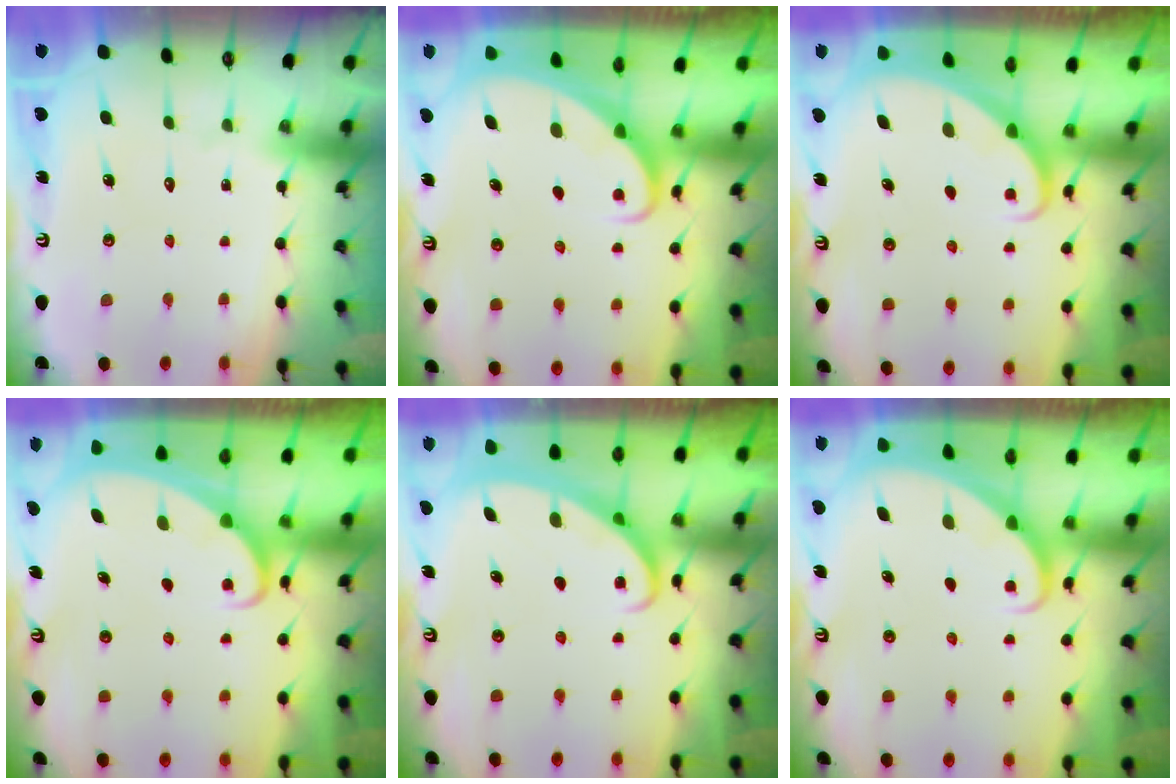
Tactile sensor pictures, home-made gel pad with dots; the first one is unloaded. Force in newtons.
{"total": 3.0, "press": 3.0, "slide": 0.2}
{"total": 1.8, "press": 1.8, "slide": 0.0}
{"total": 1.9, "press": 1.9, "slide": 0.3}
{"total": 2.6, "press": 2.5, "slide": 0.4}
{"total": 1.8, "press": 1.8, "slide": 0.0}